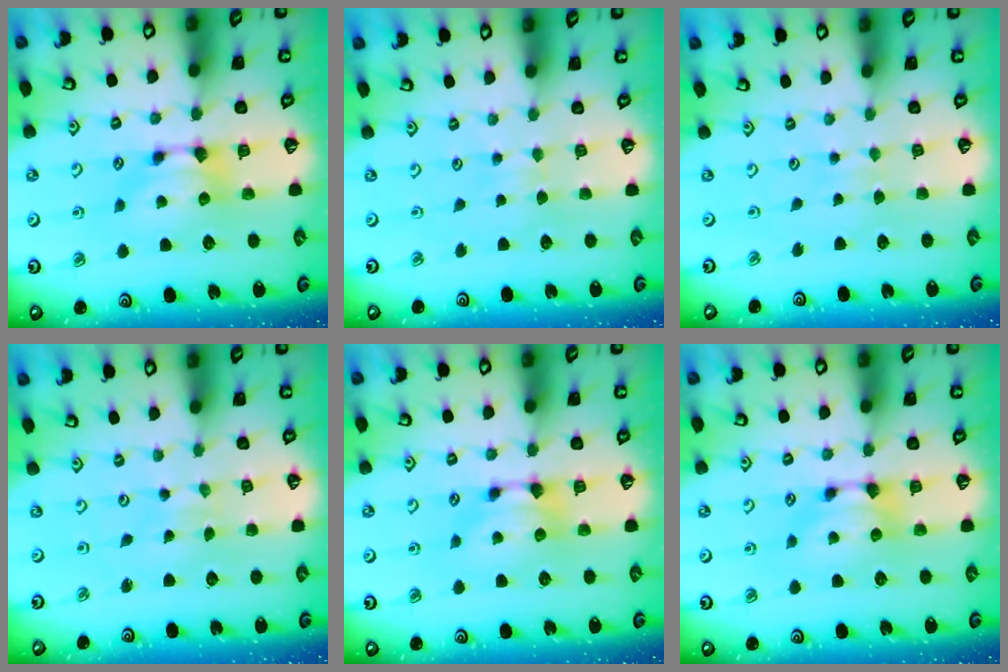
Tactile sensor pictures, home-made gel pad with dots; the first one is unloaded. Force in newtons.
{"total": 3.5, "press": 3.5, "slide": 0.4}
{"total": 4.1, "press": 4.1, "slide": 0.1}
{"total": 5.1, "press": 5.1, "slide": 0.2}
{"total": 0.0}
{"total": 0.0}